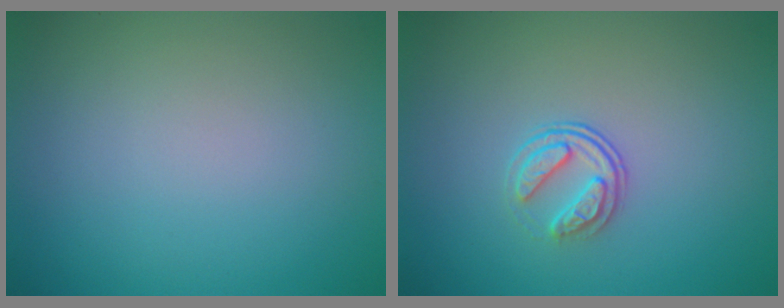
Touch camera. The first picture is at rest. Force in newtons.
{"total": 2.3, "press": 1.7, "slide": 1.6}